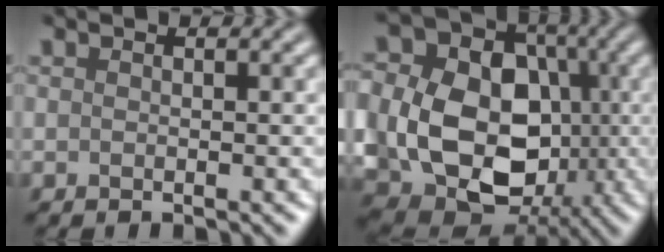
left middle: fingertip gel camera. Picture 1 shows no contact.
{"total": 13.9, "force": [-1.7, 10.9, 8.4], "torque": [-0.156, -0.019, -0.021]}